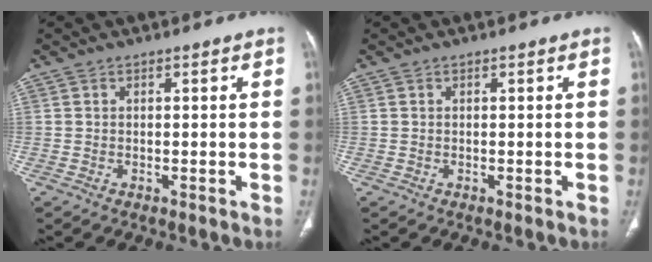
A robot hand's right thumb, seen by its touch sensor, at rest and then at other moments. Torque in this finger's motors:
{"motor_torque": [-0.01, 0.00, 0.11, 0.13, 0.02]}